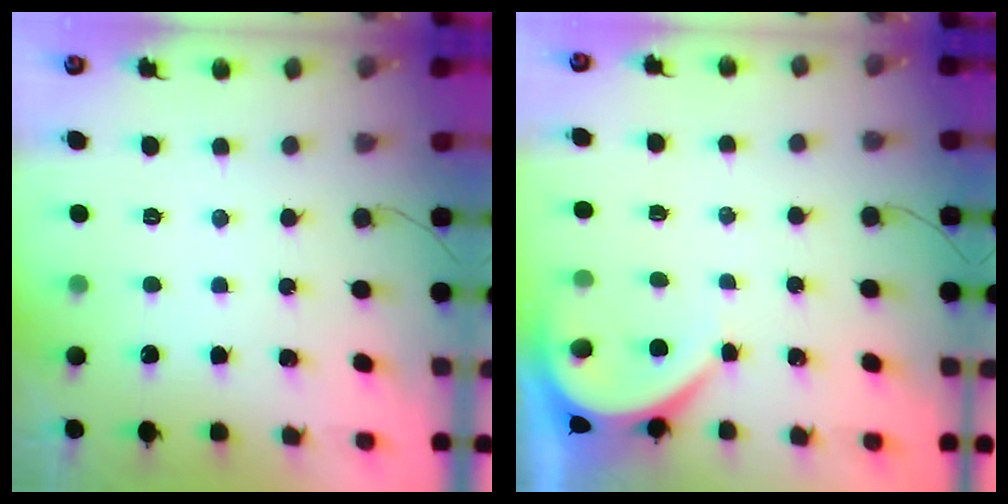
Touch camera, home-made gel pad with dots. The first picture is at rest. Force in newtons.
{"total": 3.9, "press": 3.9, "slide": 0.5}